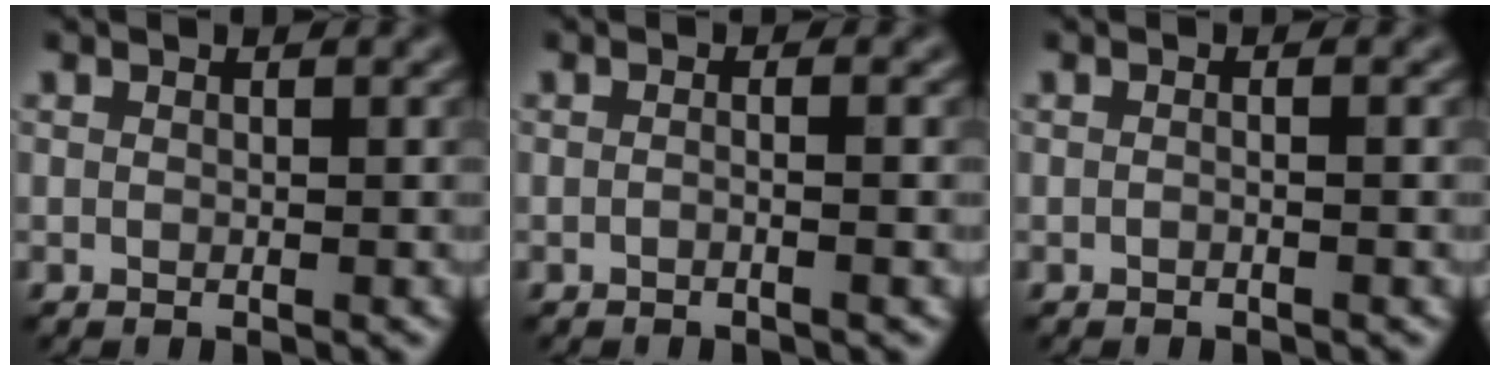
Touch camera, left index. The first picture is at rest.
{"total": 1.4, "force": [-0.3, 0.5, 1.3], "torque": [-0.010, -0.010, -0.013]}
{"total": 0.8, "force": [-0.2, 0.2, 0.7], "torque": [-0.014, -0.008, -0.006]}